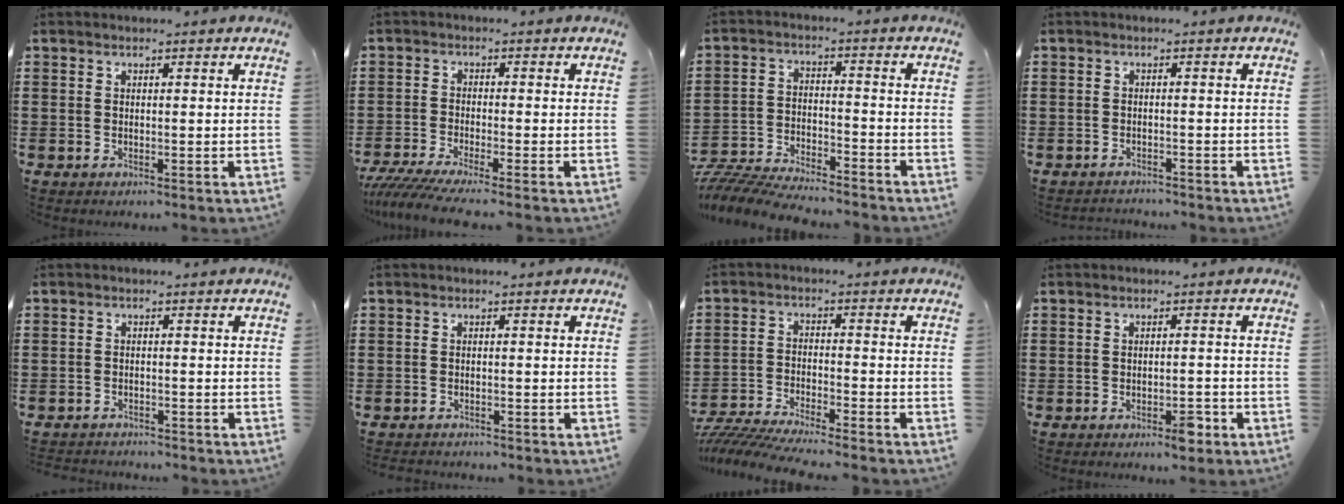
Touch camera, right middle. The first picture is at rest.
{"total": 3.8, "force": [-3.2, -0.3, 2.0], "torque": [-0.056, -0.022, -0.067]}
{"total": 6.9, "force": [-6.8, 0.5, 1.2], "torque": [-0.033, 0.002, -0.136]}
{"total": 1.4, "force": [-1.3, 0.1, -0.2], "torque": [-0.001, 0.002, -0.031]}
{"total": 1.6, "force": [-1.5, 0.1, -0.2], "torque": [-0.002, 0.001, -0.035]}
{"total": 1.0, "force": [-1.0, 0.1, -0.1], "torque": [-0.002, 0.001, -0.021]}
{"total": 5.9, "force": [-5.8, -0.2, 1.5], "torque": [-0.049, -0.016, -0.119]}
{"total": 2.7, "force": [-1.8, 0.9, 1.8], "torque": [-0.028, 0.002, -0.034]}